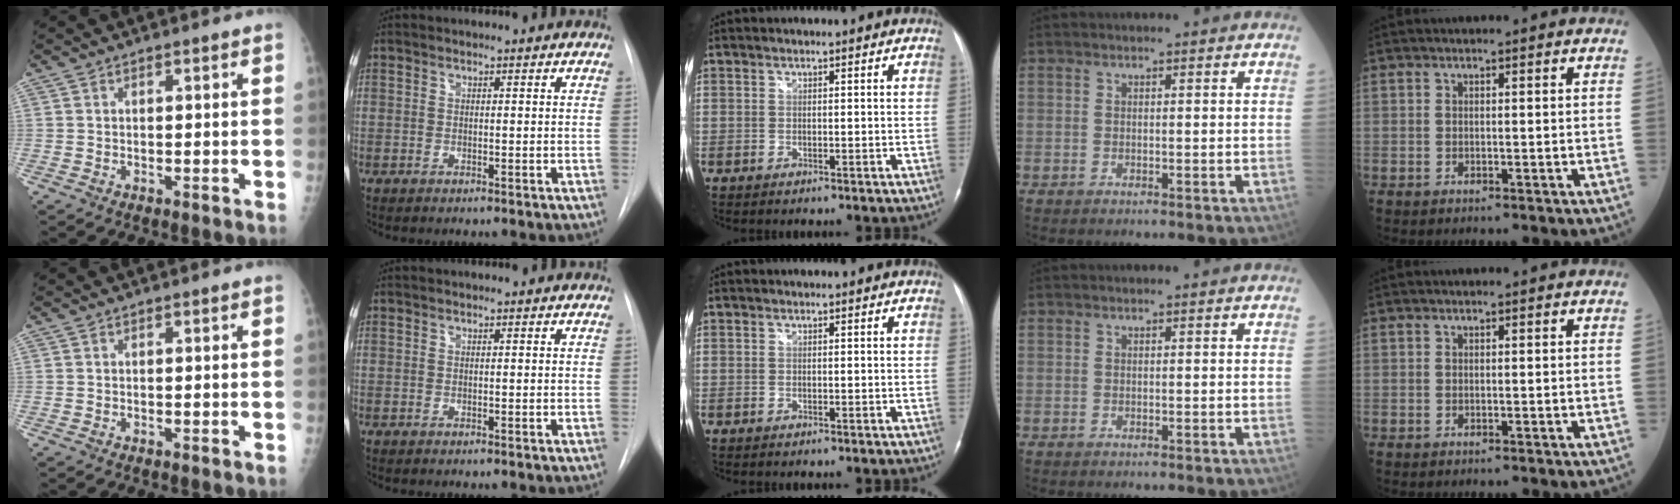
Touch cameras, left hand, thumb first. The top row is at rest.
{}